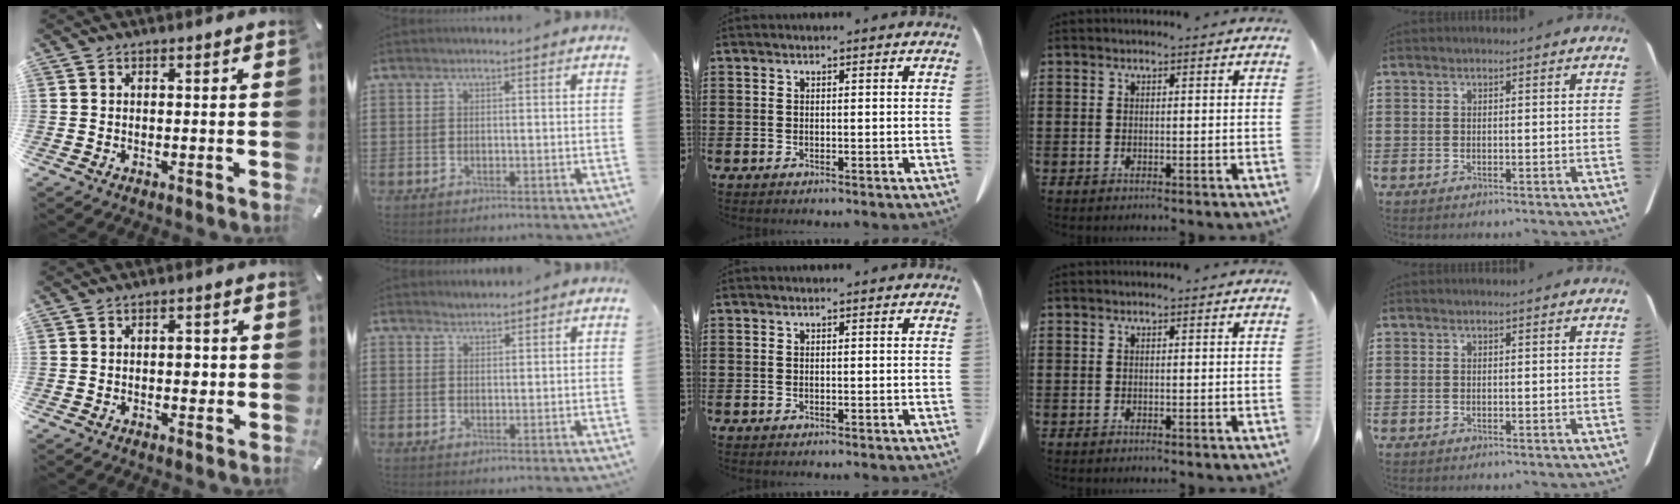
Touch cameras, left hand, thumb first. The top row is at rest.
{"thumb": {"total": 2.5, "force": [-0.1, 1.6, 2.0], "torque": [-0.022, -0.002, -0.006]}, "index": {"total": 1.3, "force": [1.3, 0.1, -0.2], "torque": [0.000, 0.001, 0.026]}}